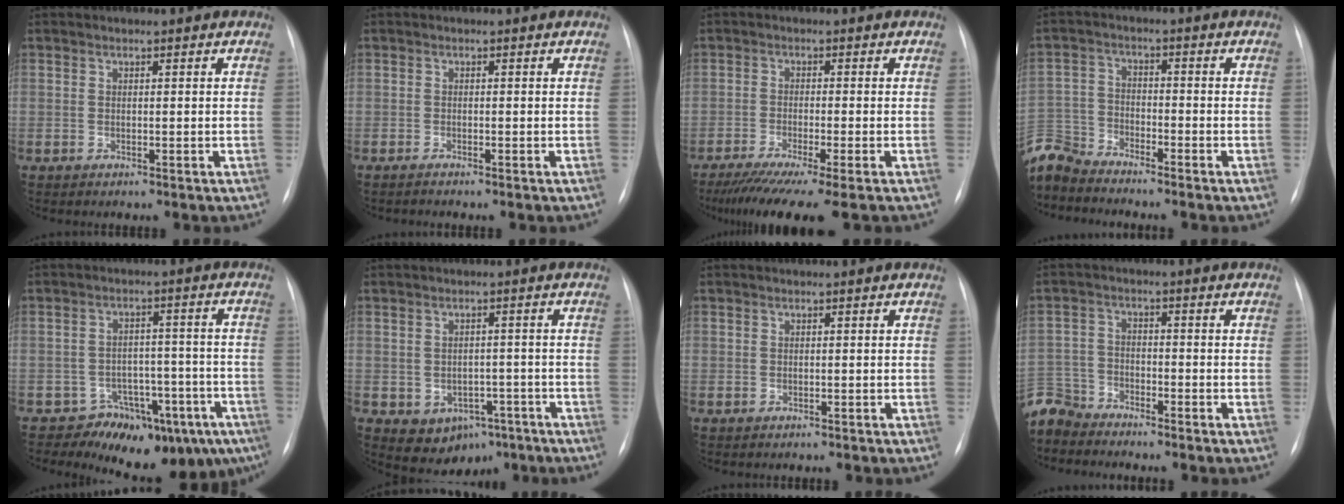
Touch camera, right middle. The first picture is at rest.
{"total": 0.8, "force": [-0.6, -0.2, 0.4], "torque": [-0.008, -0.001, -0.011]}
{"total": 10.0, "force": [-7.6, -0.7, 6.4], "torque": [-0.096, -0.033, -0.118]}
{"total": 7.8, "force": [-7.8, 1.0, 0.4], "torque": [-0.019, 0.003, -0.161]}
{"total": 11.8, "force": [-8.5, 6.2, 5.4], "torque": [-0.031, 0.055, -0.110]}
{"total": 6.8, "force": [-3.3, 5.1, 3.1], "torque": [-0.043, 0.014, -0.034]}
{"total": 0.8, "force": [0.5, 0.5, 0.2], "torque": [0.001, 0.003, 0.009]}
{"total": 6.2, "force": [-6.0, 1.6, -0.6], "torque": [0.011, -0.001, -0.128]}